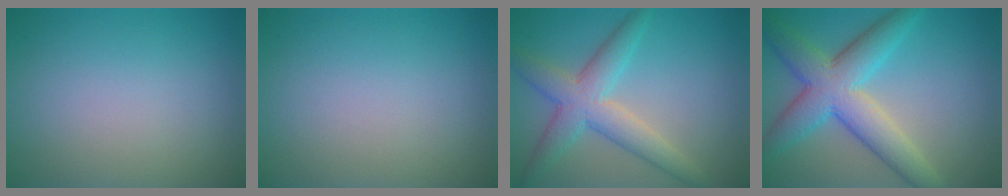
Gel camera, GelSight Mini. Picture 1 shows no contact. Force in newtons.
{"total": 0.0}
{"total": 5.1, "press": 5.1, "slide": 0.2}
{"total": 7.5, "press": 7.5, "slide": 0.2}